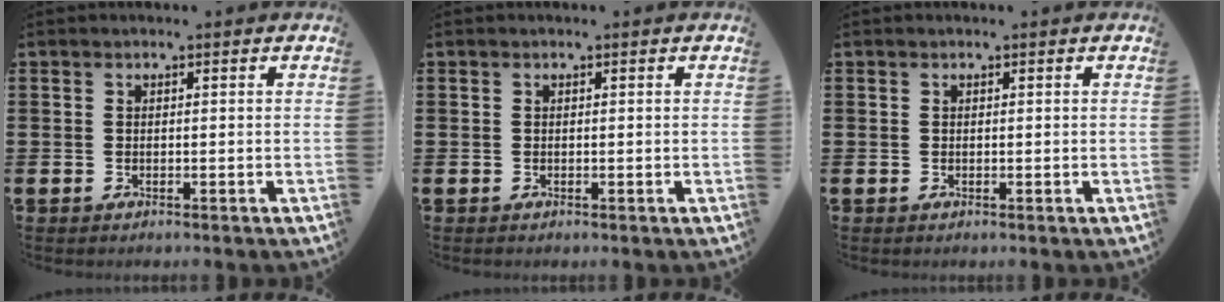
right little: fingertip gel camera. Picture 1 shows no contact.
{"total": 0.0}
{"total": 0.0}